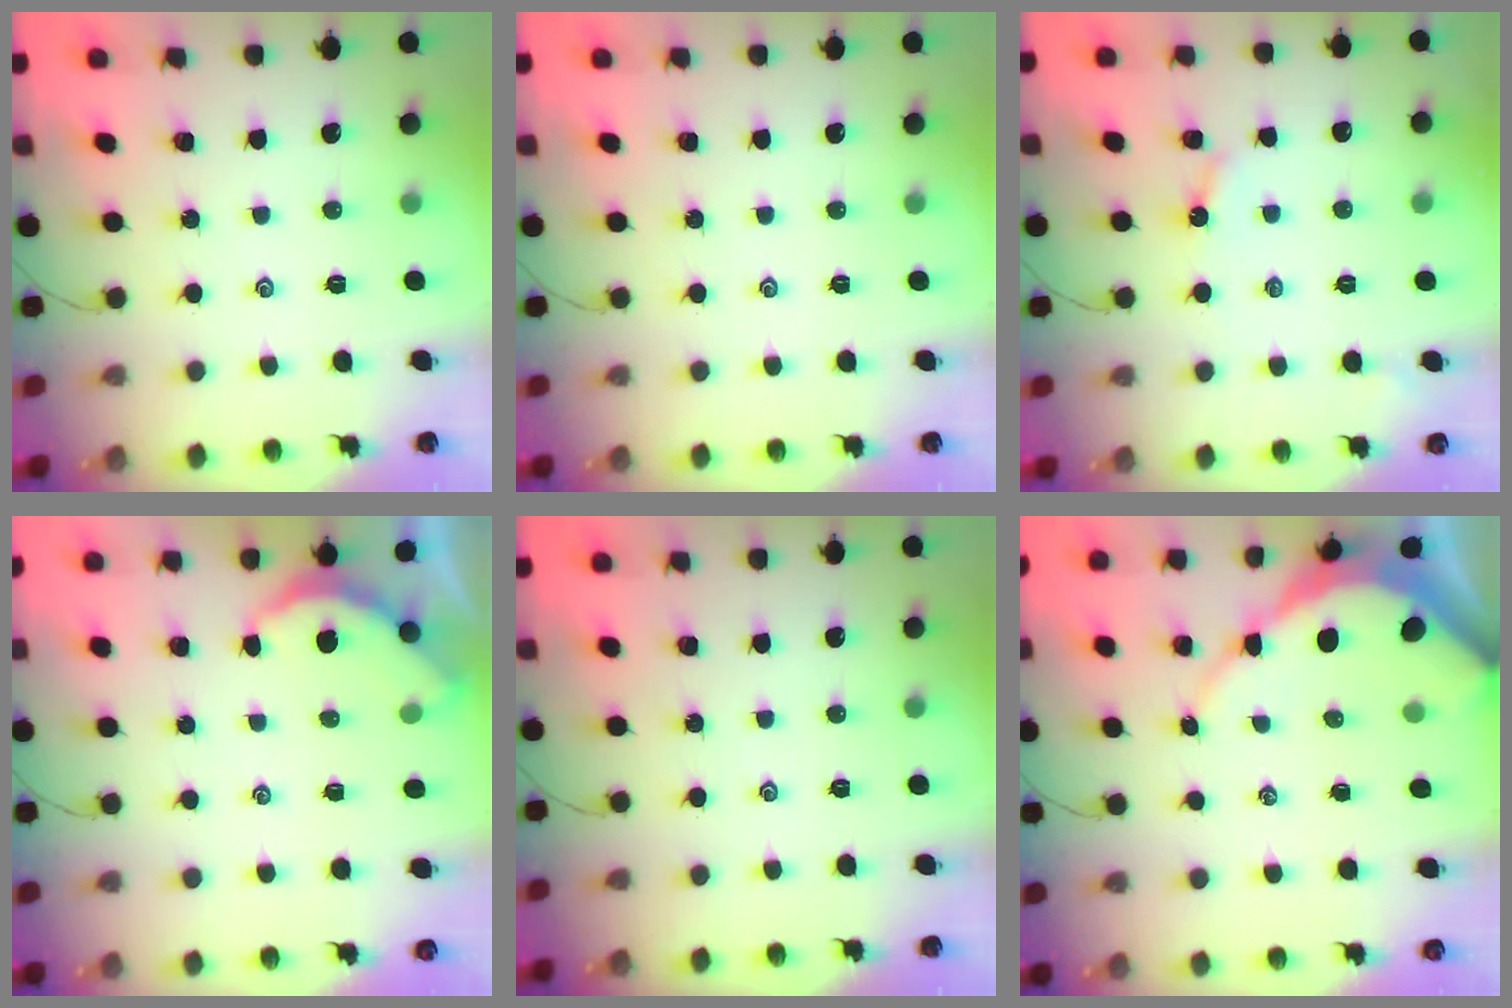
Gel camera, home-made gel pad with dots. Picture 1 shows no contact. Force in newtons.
{"total": 0.0}
{"total": 3.4, "press": 3.4, "slide": 0.4}
{"total": 3.2, "press": 3.2, "slide": 0.3}
{"total": 0.0}
{"total": 8.6, "press": 8.6, "slide": 0.8}